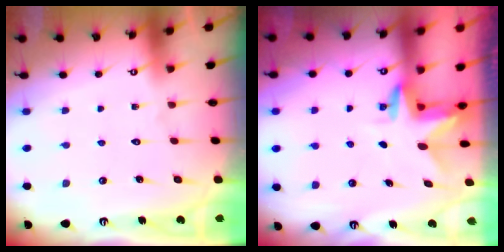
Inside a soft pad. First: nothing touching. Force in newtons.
{"total": 3.0, "press": 3.0, "slide": 0.2}